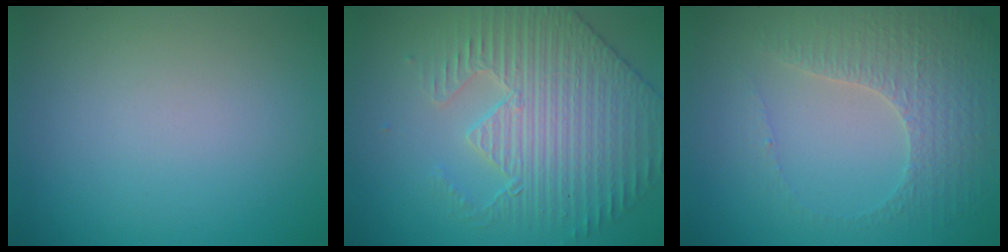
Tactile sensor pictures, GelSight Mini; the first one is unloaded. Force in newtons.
{"total": 4.4, "press": 4.4, "slide": 0.3}
{"total": 3.3, "press": 3.2, "slide": 0.9}